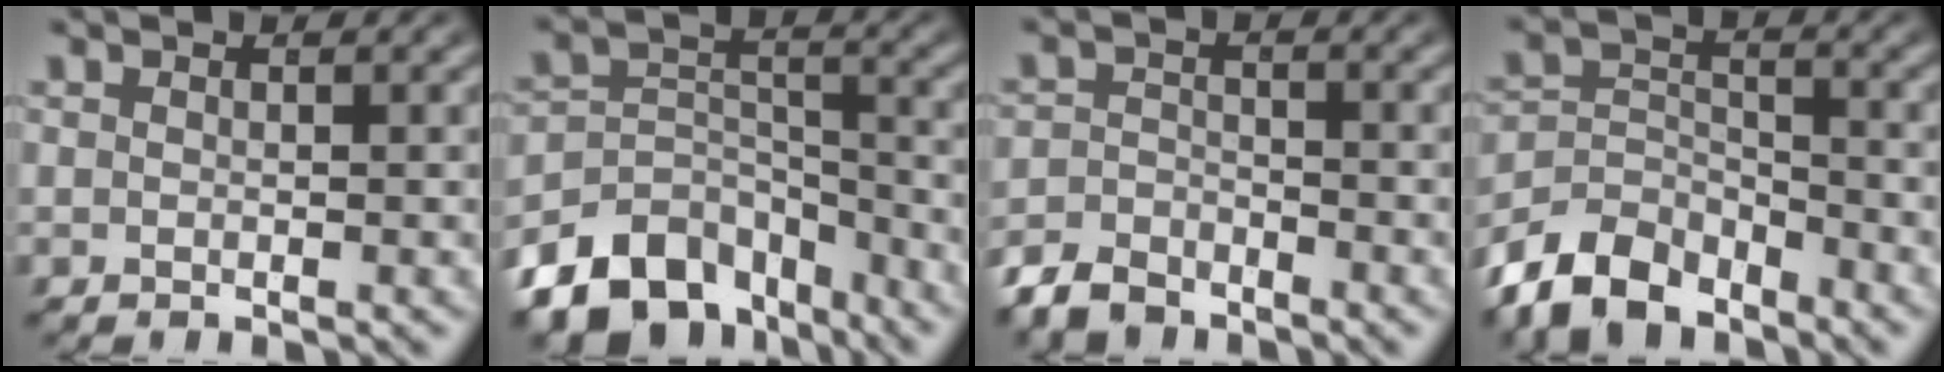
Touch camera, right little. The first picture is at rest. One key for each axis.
{"total": 10.7, "fx": -7.0, "fy": 6.5, "fz": 4.9, "tx": -0.081, "ty": -0.041, "tz": -0.104}
{"total": 4.0, "fx": -3.6, "fy": 1.5, "fz": 0.7, "tx": -0.007, "ty": -0.012, "tz": -0.060}
{"total": 7.7, "fx": -5.1, "fy": 4.7, "fz": 3.3, "tx": -0.064, "ty": -0.031, "tz": -0.078}